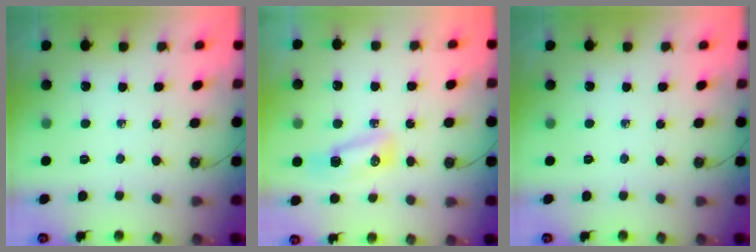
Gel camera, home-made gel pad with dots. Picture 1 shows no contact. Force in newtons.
{"total": 8.0, "press": 7.9, "slide": 1.1}
{"total": 0.0}